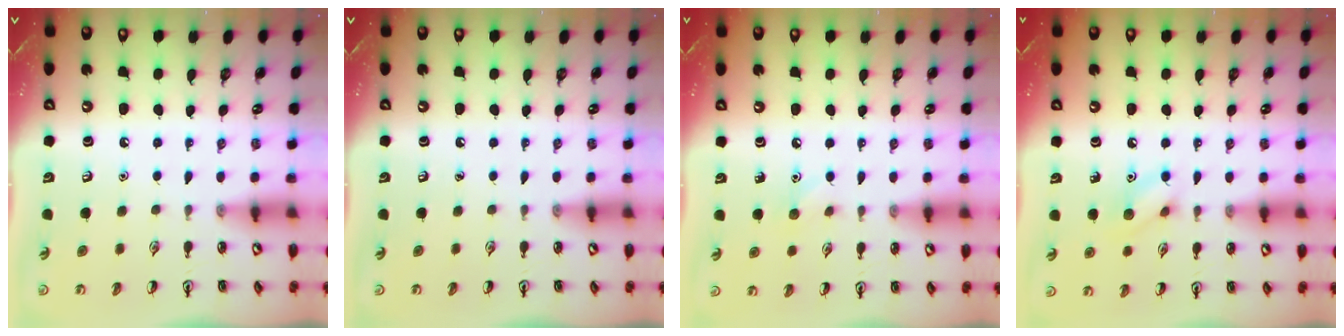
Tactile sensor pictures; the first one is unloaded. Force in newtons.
{"total": 0.0}
{"total": 4.7, "press": 4.4, "slide": 1.6}
{"total": 7.9, "press": 7.9, "slide": 0.6}